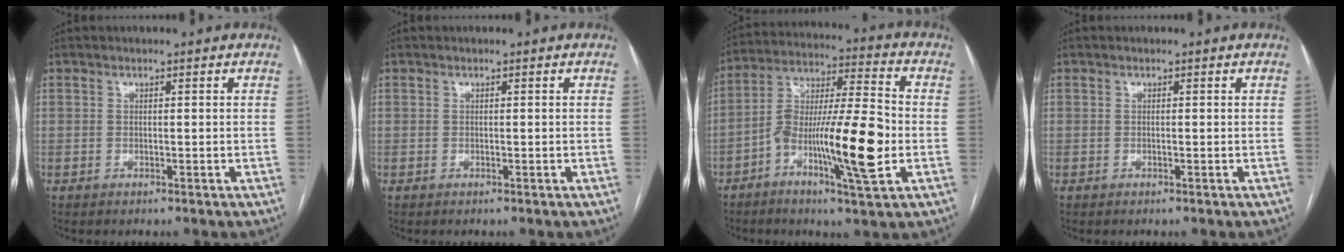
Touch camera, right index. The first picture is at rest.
{"total": 0.0}
{"total": 15.9, "force": [-4.7, 1.8, 15.0], "torque": [-0.271, 0.006, -0.082]}
{"total": 0.0}